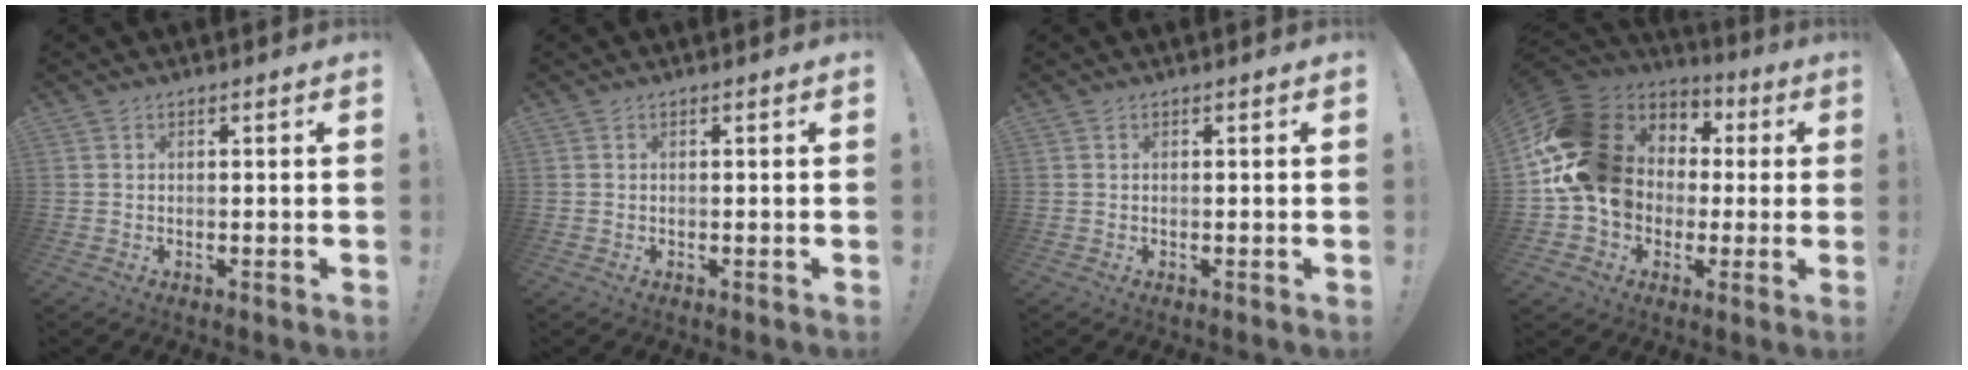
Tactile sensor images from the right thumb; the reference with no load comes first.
{"total": 0.0}
{"total": 0.0}
{"total": 20.8, "force": [2.3, 17.0, 11.7], "torque": [-0.191, -0.007, 0.075]}